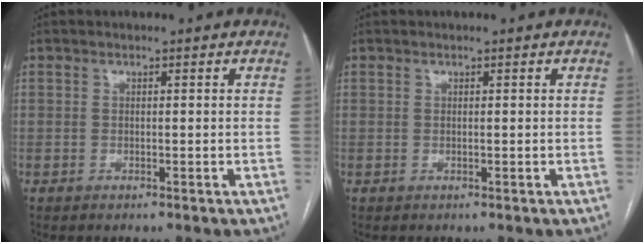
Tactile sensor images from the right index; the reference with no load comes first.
{"total": 0.0}